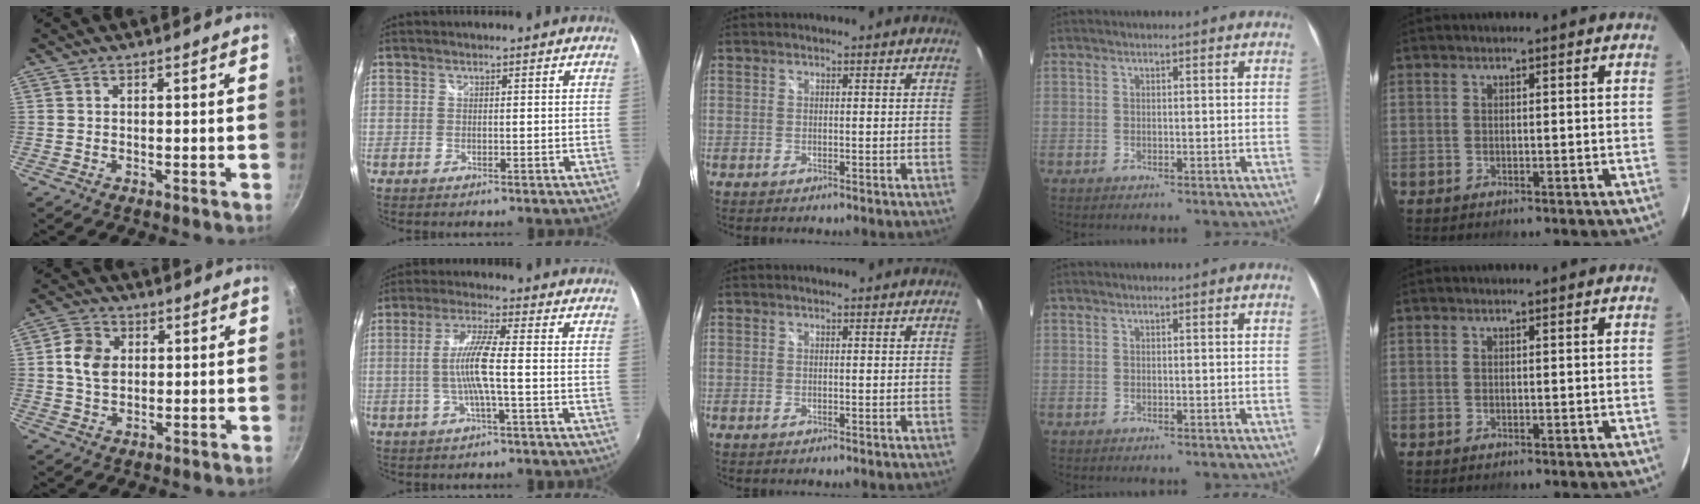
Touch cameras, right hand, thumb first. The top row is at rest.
{"thumb": {"total": 6.8, "force": [1.1, 5.3, 4.1], "torque": [-0.058, 0.006, 0.013]}, "index": {"total": 7.7, "force": [-1.3, 0.0, 7.6], "torque": [-0.156, 0.000, -0.024]}}